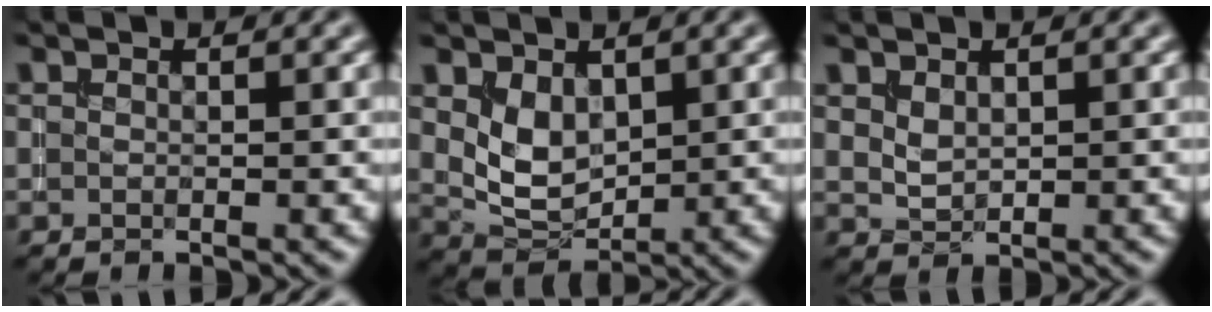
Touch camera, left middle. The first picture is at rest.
{"total": 3.5, "force": [1.1, 2.3, 2.3], "torque": [-0.049, -0.009, 0.030]}
{"total": 1.4, "force": [0.9, 0.8, 0.7], "torque": [-0.017, -0.002, 0.024]}